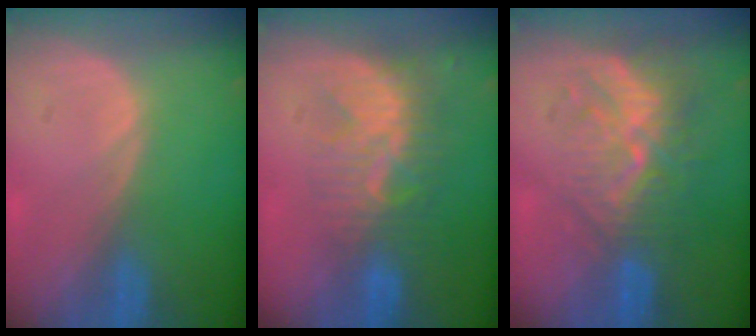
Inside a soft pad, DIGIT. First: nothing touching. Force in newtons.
{"total": 8.7, "press": 7.6, "slide": 4.2}
{"total": 9.9, "press": 8.6, "slide": 4.9}